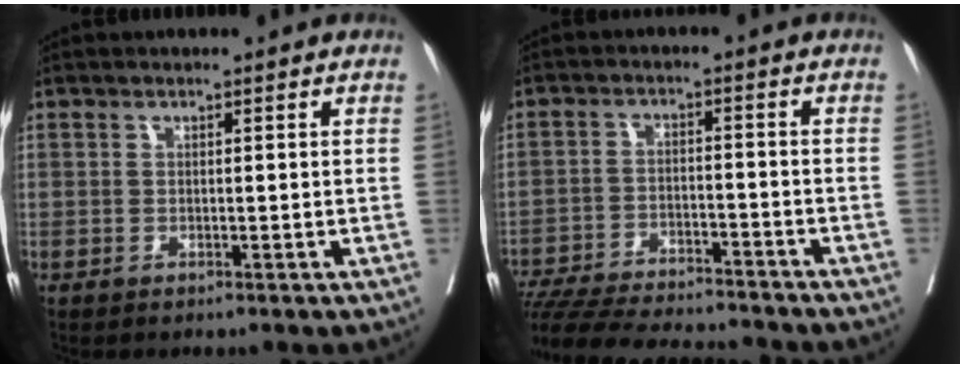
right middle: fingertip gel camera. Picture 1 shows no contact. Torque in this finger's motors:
{"motor_torque": [0.94, -1.20, 0.29, 0.17]}